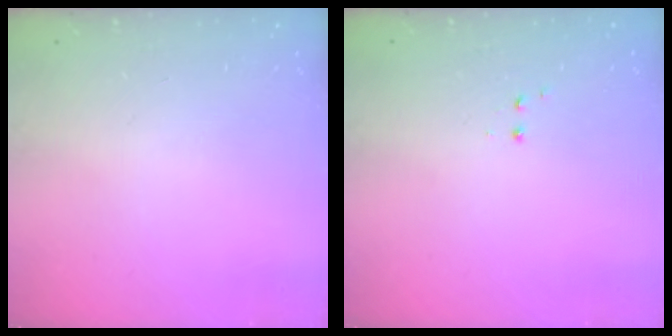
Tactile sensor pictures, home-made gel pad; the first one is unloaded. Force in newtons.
{"total": 1.2, "press": 1.1, "slide": 0.5}